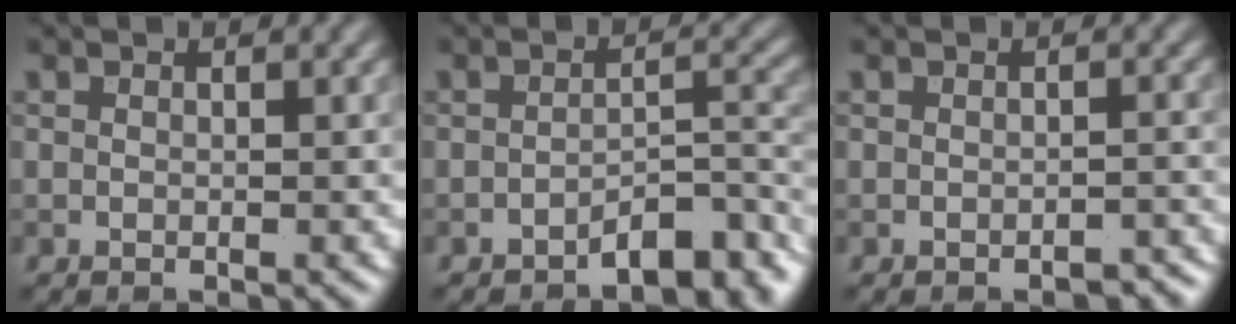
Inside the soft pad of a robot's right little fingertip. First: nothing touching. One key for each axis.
{"total": 4.5, "fx": -3.2, "fy": 1.5, "fz": 2.7, "tx": -0.032, "ty": 0.010, "tz": -0.051}
{"total": 1.3, "fx": -1.1, "fy": 0.5, "fz": 0.6, "tx": -0.009, "ty": 0.002, "tz": -0.014}